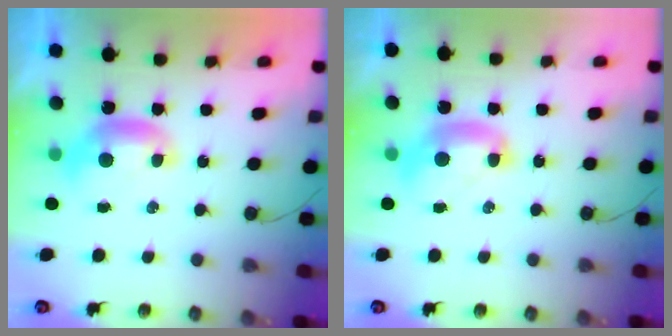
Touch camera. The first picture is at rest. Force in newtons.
{"total": 2.2, "press": 2.2, "slide": 0.2}